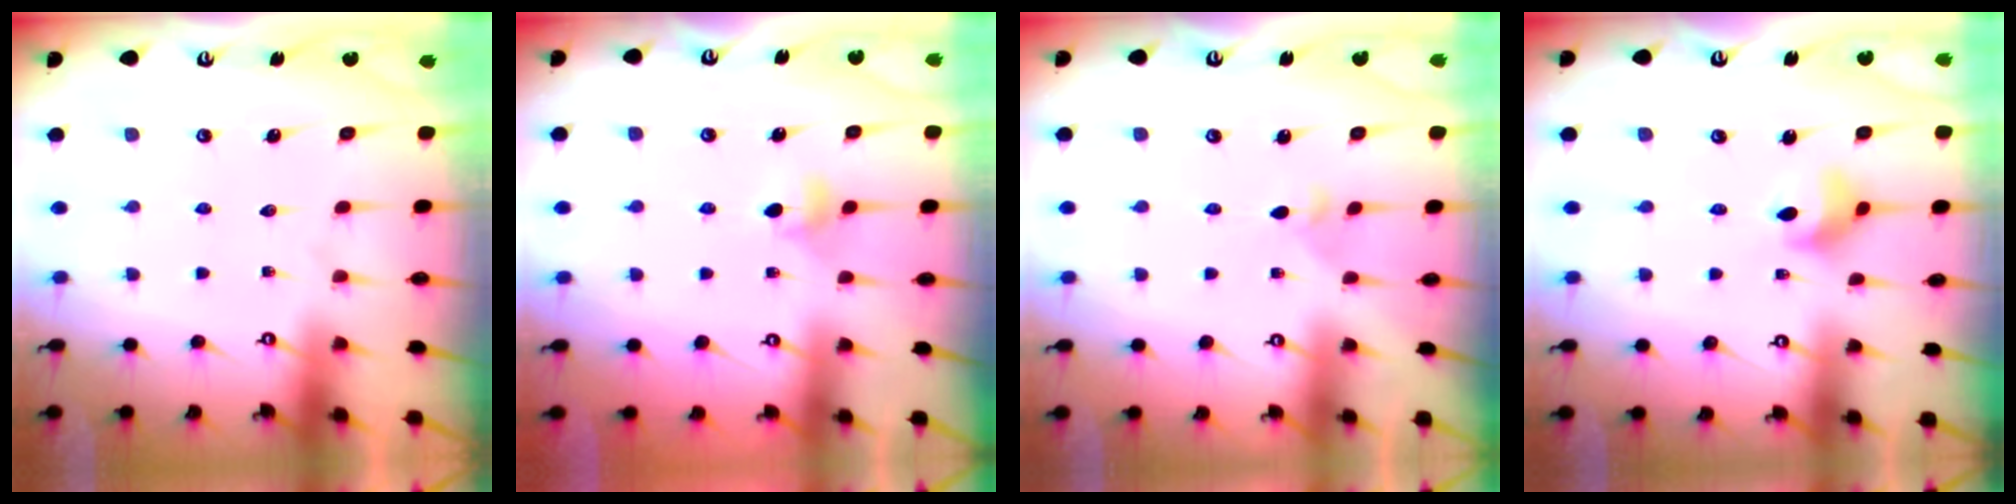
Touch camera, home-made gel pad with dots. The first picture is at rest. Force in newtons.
{"total": 4.5, "press": 4.4, "slide": 0.9}
{"total": 2.9, "press": 2.8, "slide": 0.6}
{"total": 6.4, "press": 6.1, "slide": 1.8}